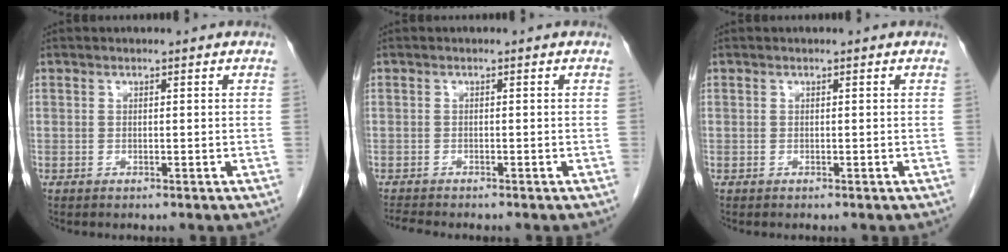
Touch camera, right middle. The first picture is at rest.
{"total": 1.9, "force": [-1.9, -0.1, 0.5], "torque": [-0.013, -0.009, -0.031]}
{"total": 0.0}